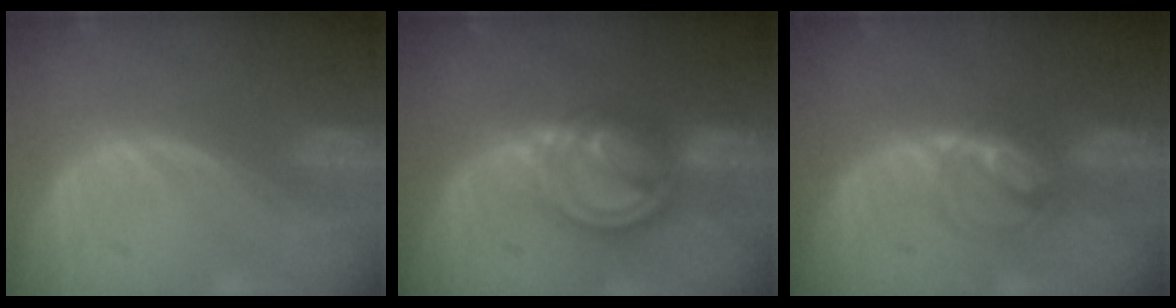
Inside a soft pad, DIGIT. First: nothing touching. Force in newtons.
{"total": 8.2, "press": 6.9, "slide": 4.4}
{"total": 4.3, "press": 4.3, "slide": 0.4}